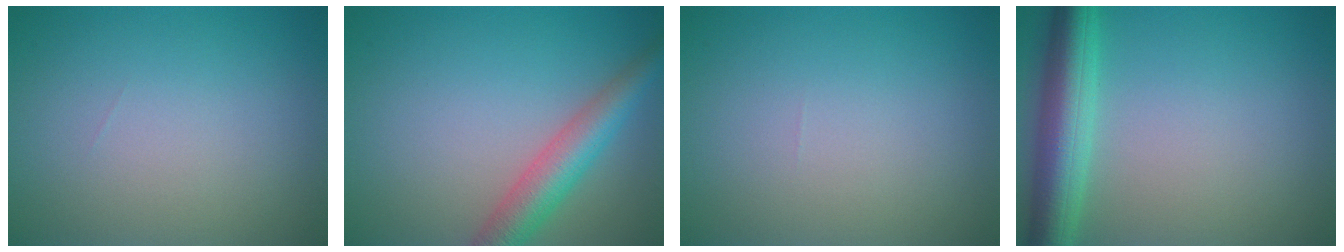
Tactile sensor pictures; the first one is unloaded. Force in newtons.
{"total": 4.6, "press": 4.6, "slide": 0.1}
{"total": 0.0}
{"total": 5.8, "press": 5.8, "slide": 0.2}